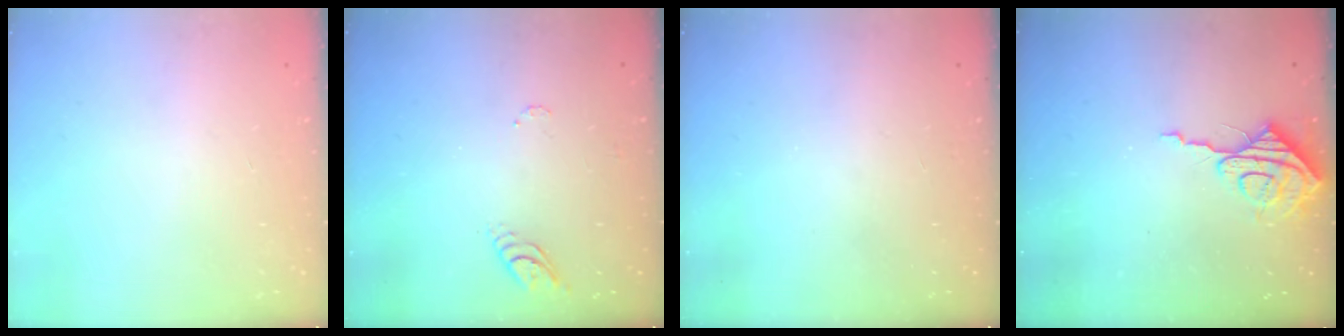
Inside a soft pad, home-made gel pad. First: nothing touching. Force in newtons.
{"total": 4.6, "press": 4.6, "slide": 0.5}
{"total": 0.0}
{"total": 8.8, "press": 8.7, "slide": 0.8}